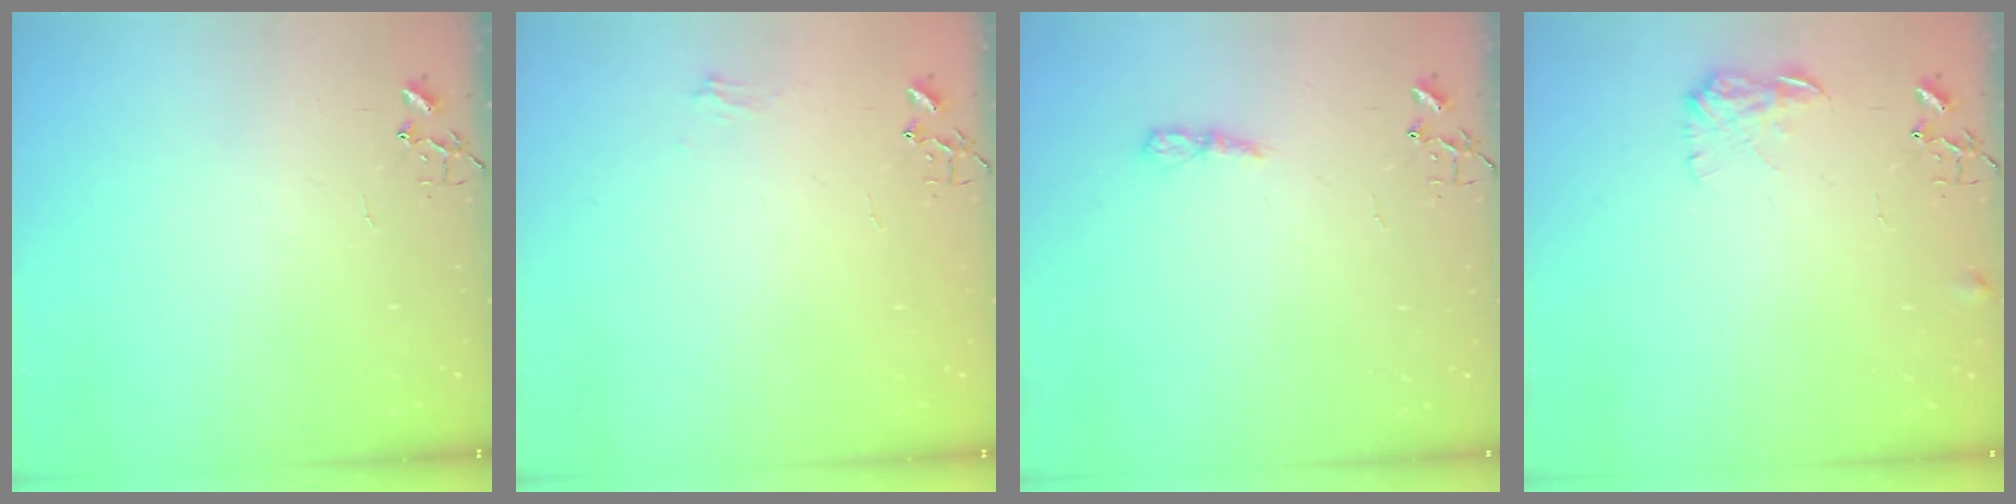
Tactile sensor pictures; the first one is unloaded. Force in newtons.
{"total": 6.1, "press": 6.1, "slide": 0.7}
{"total": 6.8, "press": 6.8, "slide": 0.5}
{"total": 8.2, "press": 8.2, "slide": 0.4}